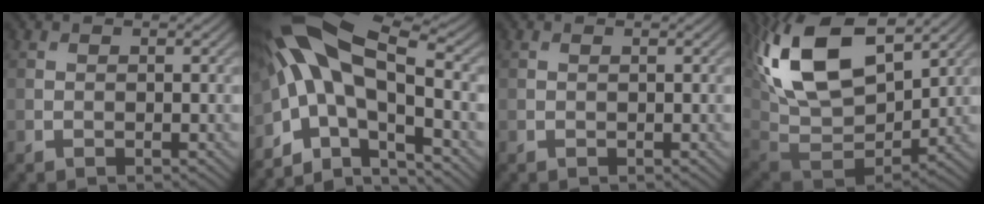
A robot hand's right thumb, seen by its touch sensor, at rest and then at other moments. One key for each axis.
{"total": 13.9, "fx": -2.7, "fy": 6.2, "fz": 12.2, "tx": -0.234, "ty": 0.010, "tz": -0.057}
{"total": 0.0}
{"total": 18.9, "fx": 8.0, "fy": 10.4, "fz": 13.6, "tx": -0.311, "ty": 0.024, "tz": 0.156}